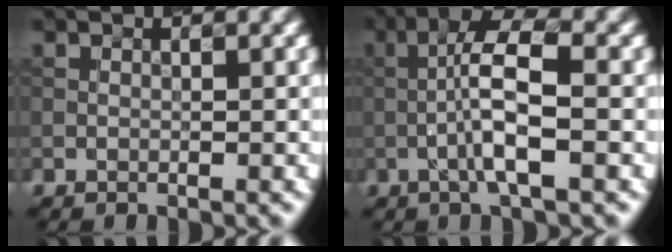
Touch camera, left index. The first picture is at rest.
{"total": 5.0, "force": [-1.1, 0.7, 4.9], "torque": [-0.091, 0.018, -0.029]}